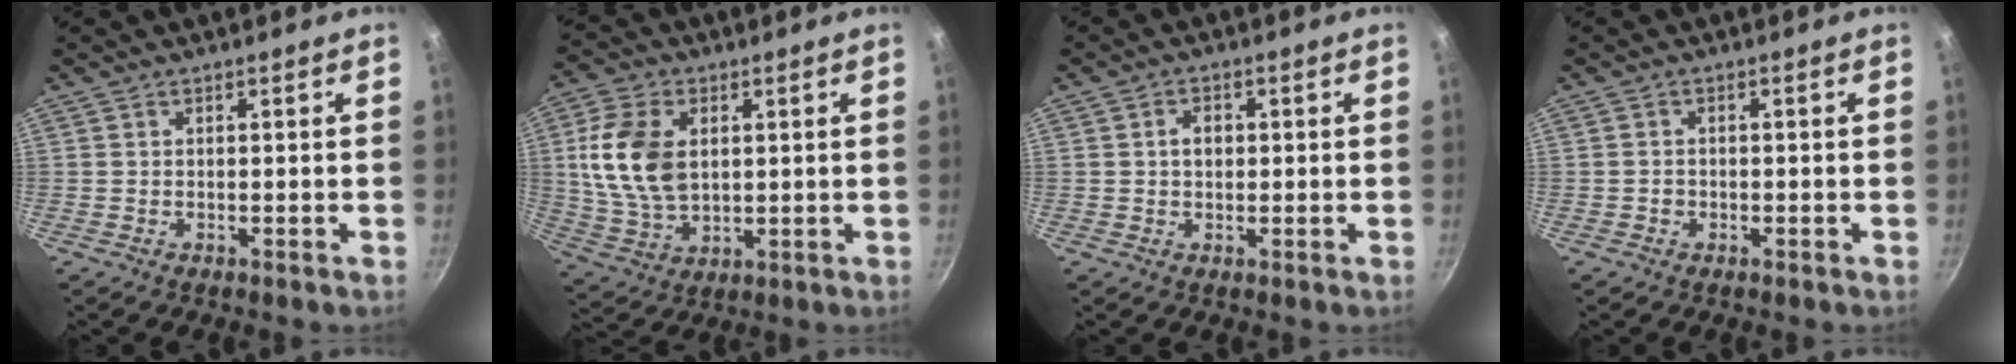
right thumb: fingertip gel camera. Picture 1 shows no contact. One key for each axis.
{"total": 13.7, "fx": 2.4, "fy": 9.0, "fz": 10.1, "tx": -0.183, "ty": -0.010, "tz": 0.052}
{"total": 3.0, "fx": 0.3, "fy": 2.3, "fz": 1.9, "tx": -0.018, "ty": 0.008, "tz": 0.005}
{"total": 1.2, "fx": -0.5, "fy": 1.1, "fz": 0.4, "tx": -0.003, "ty": 0.004, "tz": -0.008}